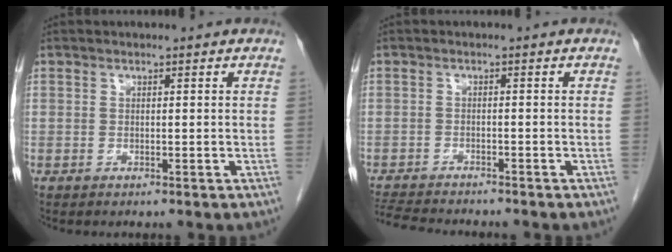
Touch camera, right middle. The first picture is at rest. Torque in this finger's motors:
{"motor_torque": [0.60, -0.59, 0.02, 0.00]}